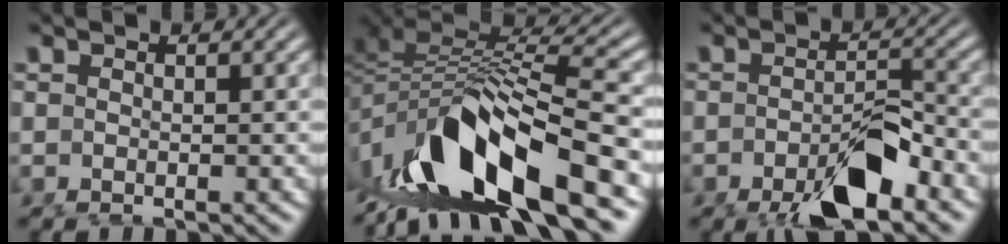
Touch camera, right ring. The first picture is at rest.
{"total": 13.6, "force": [-3.9, 7.4, 10.8], "torque": [-0.205, -0.030, -0.045]}
{"total": 5.2, "force": [-3.1, 1.5, 3.9], "torque": [-0.048, -0.011, -0.048]}